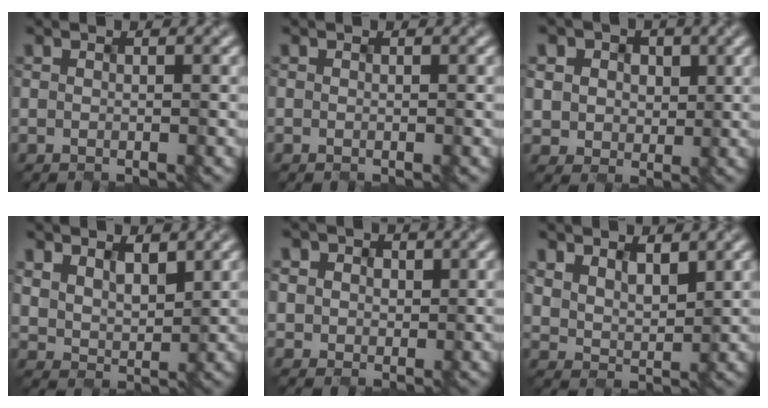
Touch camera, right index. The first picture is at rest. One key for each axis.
{"total": 0.0}
{"total": 5.0, "fx": 1.8, "fy": 4.3, "fz": 1.8, "tx": -0.064, "ty": 0.009, "tz": 0.029}
{"total": 3.9, "fx": 1.7, "fy": 2.7, "fz": 2.2, "tx": -0.050, "ty": -0.012, "tz": 0.029}
{"total": 3.4, "fx": 1.3, "fy": 2.9, "fz": 1.1, "tx": -0.042, "ty": 0.002, "tz": 0.021}
{"total": 3.5, "fx": 1.8, "fy": 2.3, "fz": 2.0, "tx": -0.046, "ty": -0.011, "tz": 0.033}